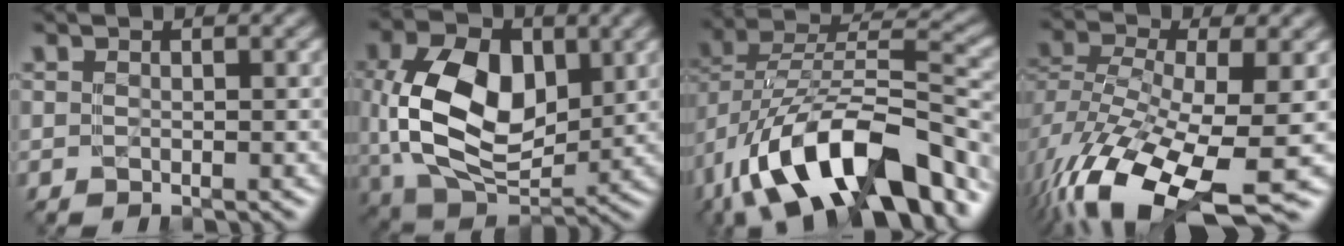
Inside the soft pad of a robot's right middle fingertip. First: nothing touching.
{"total": 10.9, "force": [1.5, 7.2, 8.1], "torque": [-0.172, -0.001, 0.038]}
{"total": 14.1, "force": [-8.1, 5.8, 9.9], "torque": [-0.178, 0.012, -0.135]}
{"total": 12.0, "force": [-5.9, 4.5, 9.4], "torque": [-0.201, -0.030, -0.082]}